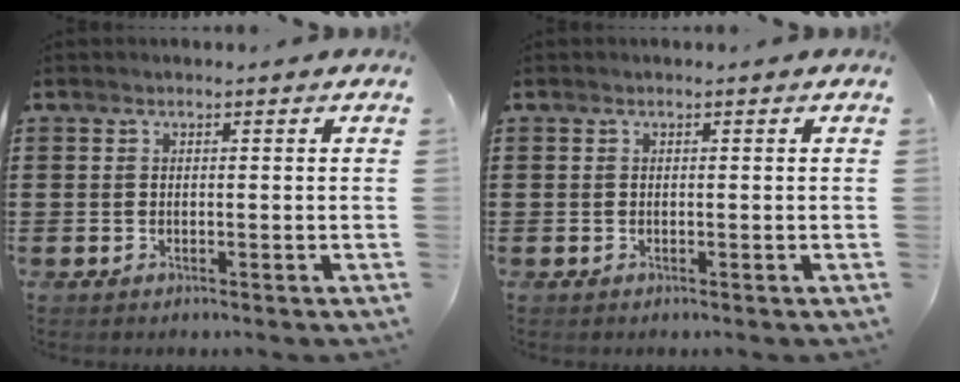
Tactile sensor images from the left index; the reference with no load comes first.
{"total": 0.0}